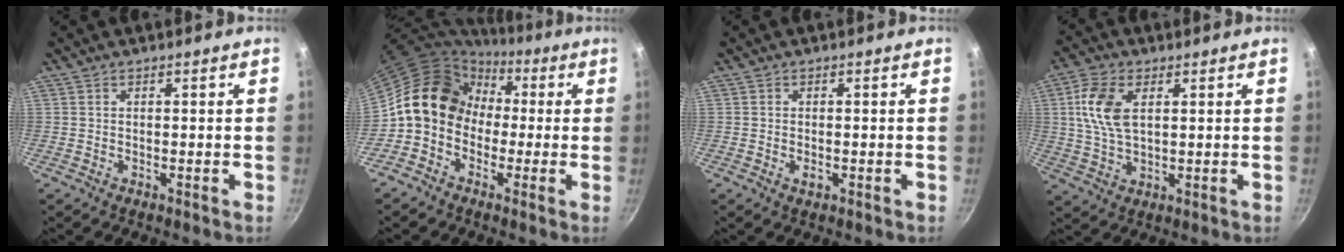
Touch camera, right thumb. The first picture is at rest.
{"total": 13.7, "force": [0.4, 11.5, 7.4], "torque": [-0.087, 0.039, -0.016]}
{"total": 1.6, "force": [-0.4, 1.0, 1.2], "torque": [-0.019, 0.000, -0.007]}
{"total": 9.2, "force": [2.4, 5.1, 7.3], "torque": [-0.145, 0.001, 0.045]}